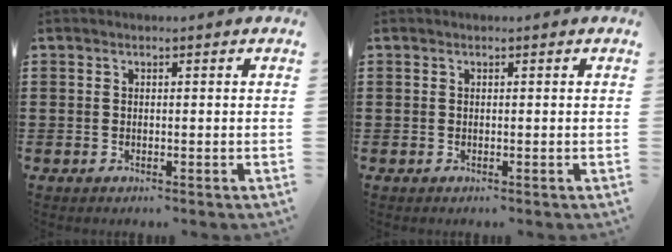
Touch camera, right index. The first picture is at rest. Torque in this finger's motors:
{"motor_torque": [-0.48, 1.66, 0.00, 0.00]}